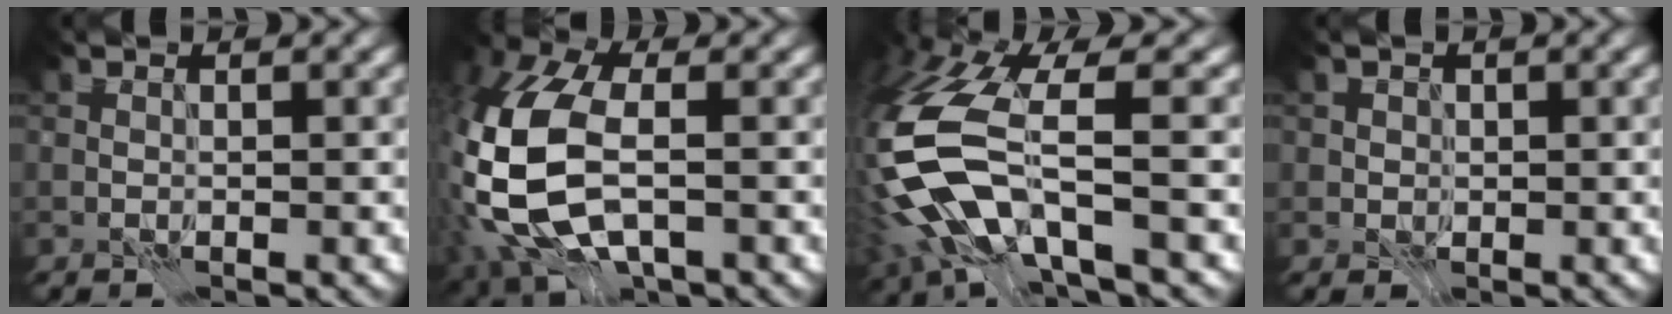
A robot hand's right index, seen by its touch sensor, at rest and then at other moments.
{"total": 14.2, "force": [-1.7, 8.8, 10.9], "torque": [-0.263, -0.027, -0.021]}
{"total": 10.7, "force": [-3.4, 4.6, 9.1], "torque": [-0.220, -0.015, -0.074]}
{"total": 1.2, "force": [0.3, 1.2, 0.1], "torque": [0.000, -0.004, 0.008]}